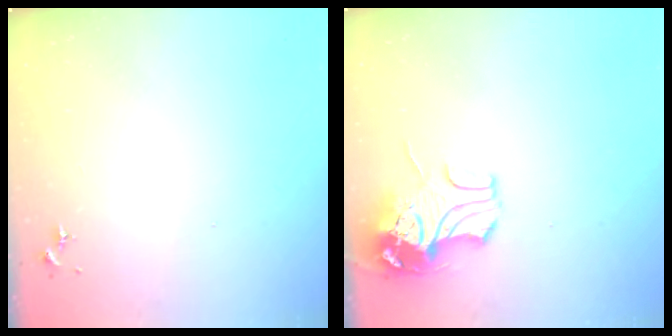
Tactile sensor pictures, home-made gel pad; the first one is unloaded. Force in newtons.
{"total": 9.8, "press": 9.7, "slide": 1.4}